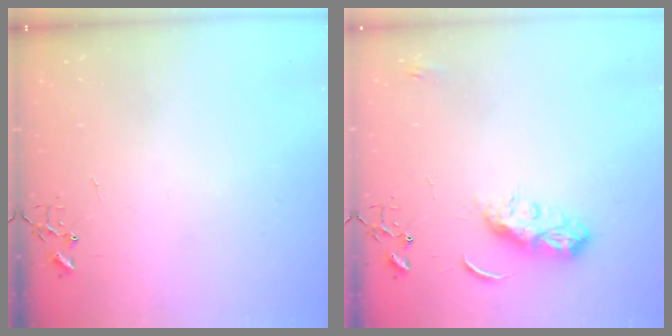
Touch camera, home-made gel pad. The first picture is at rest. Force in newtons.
{"total": 8.4, "press": 8.4, "slide": 0.6}